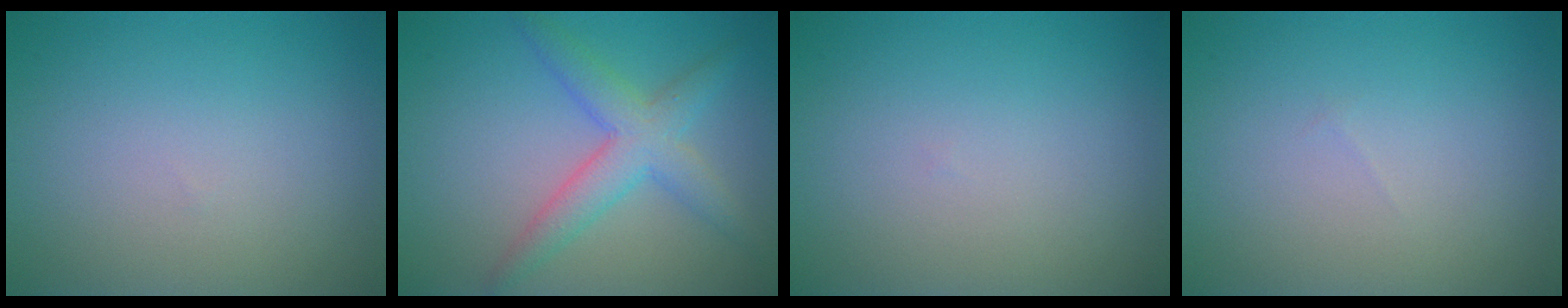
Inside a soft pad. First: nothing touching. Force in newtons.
{"total": 4.3, "press": 4.3, "slide": 0.1}
{"total": 0.0}
{"total": 0.0}